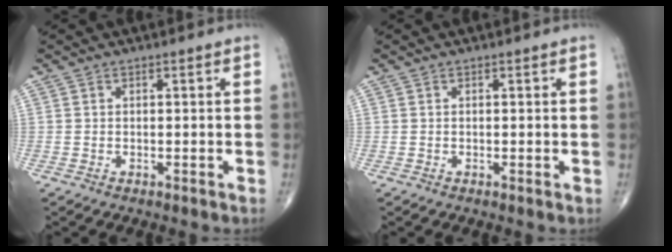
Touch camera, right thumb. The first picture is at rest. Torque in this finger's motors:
{"motor_torque": [0.69, -0.15, 0.25, -0.10, 0.04]}